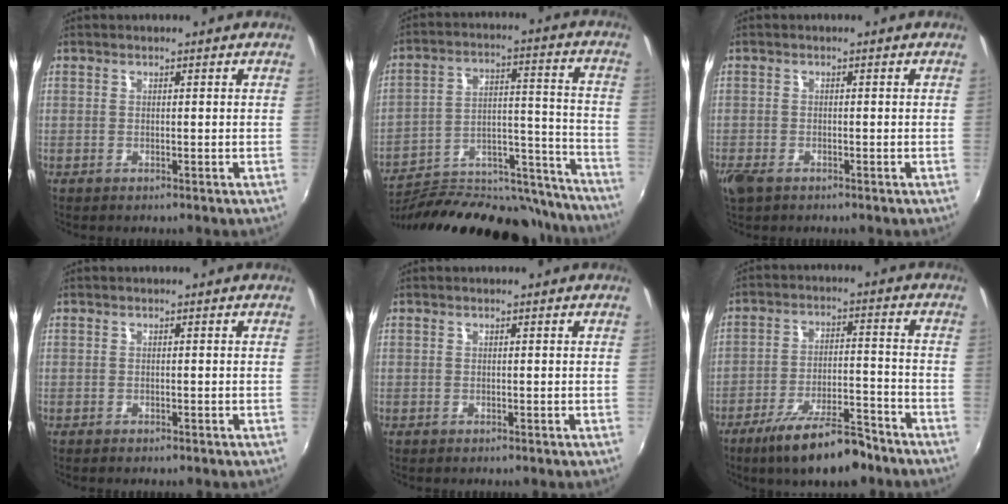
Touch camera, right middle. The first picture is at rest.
{"total": 28.4, "force": [-23.9, 9.8, 11.9], "torque": [-0.184, 0.031, -0.319]}
{"total": 3.5, "force": [-2.3, 1.6, 2.0], "torque": [-0.051, -0.012, -0.045]}
{"total": 0.6, "force": [-0.6, 0.3, 0.1], "torque": [-0.005, -0.004, -0.011]}
{"total": 0.0}
{"total": 13.0, "force": [-9.9, 3.3, 7.9], "torque": [-0.154, -0.011, -0.159]}